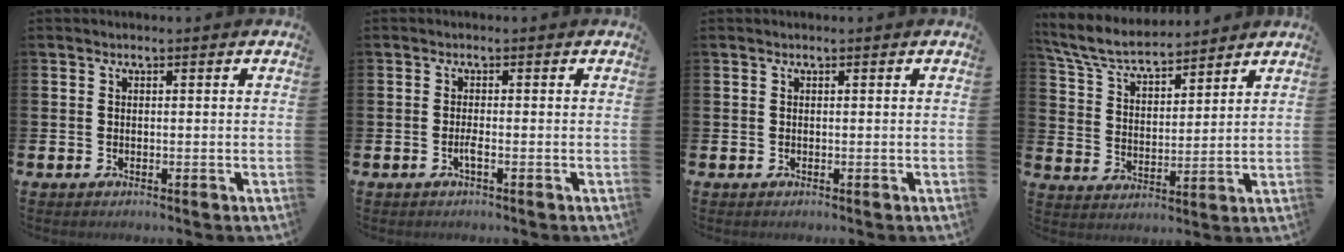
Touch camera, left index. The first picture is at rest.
{"total": 1.0, "force": [-0.5, 0.0, 0.9], "torque": [-0.022, -0.001, -0.008]}
{"total": 0.0}
{"total": 6.7, "force": [6.2, 1.5, 1.8], "torque": [-0.063, -0.034, 0.111]}